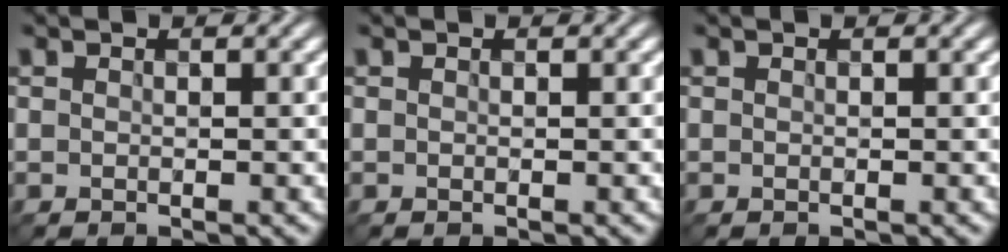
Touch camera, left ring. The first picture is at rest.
{"total": 0.0}
{"total": 0.0}